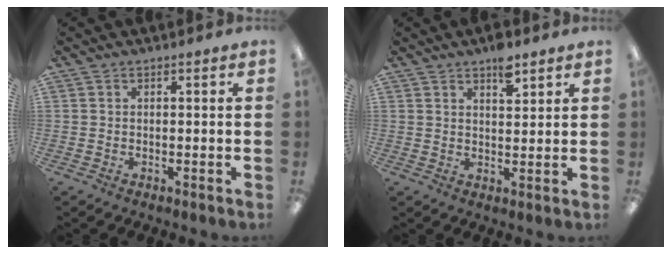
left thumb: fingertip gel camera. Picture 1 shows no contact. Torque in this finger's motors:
{"motor_torque": [0.70, 0.18, 0.29, -0.34, 0.00]}